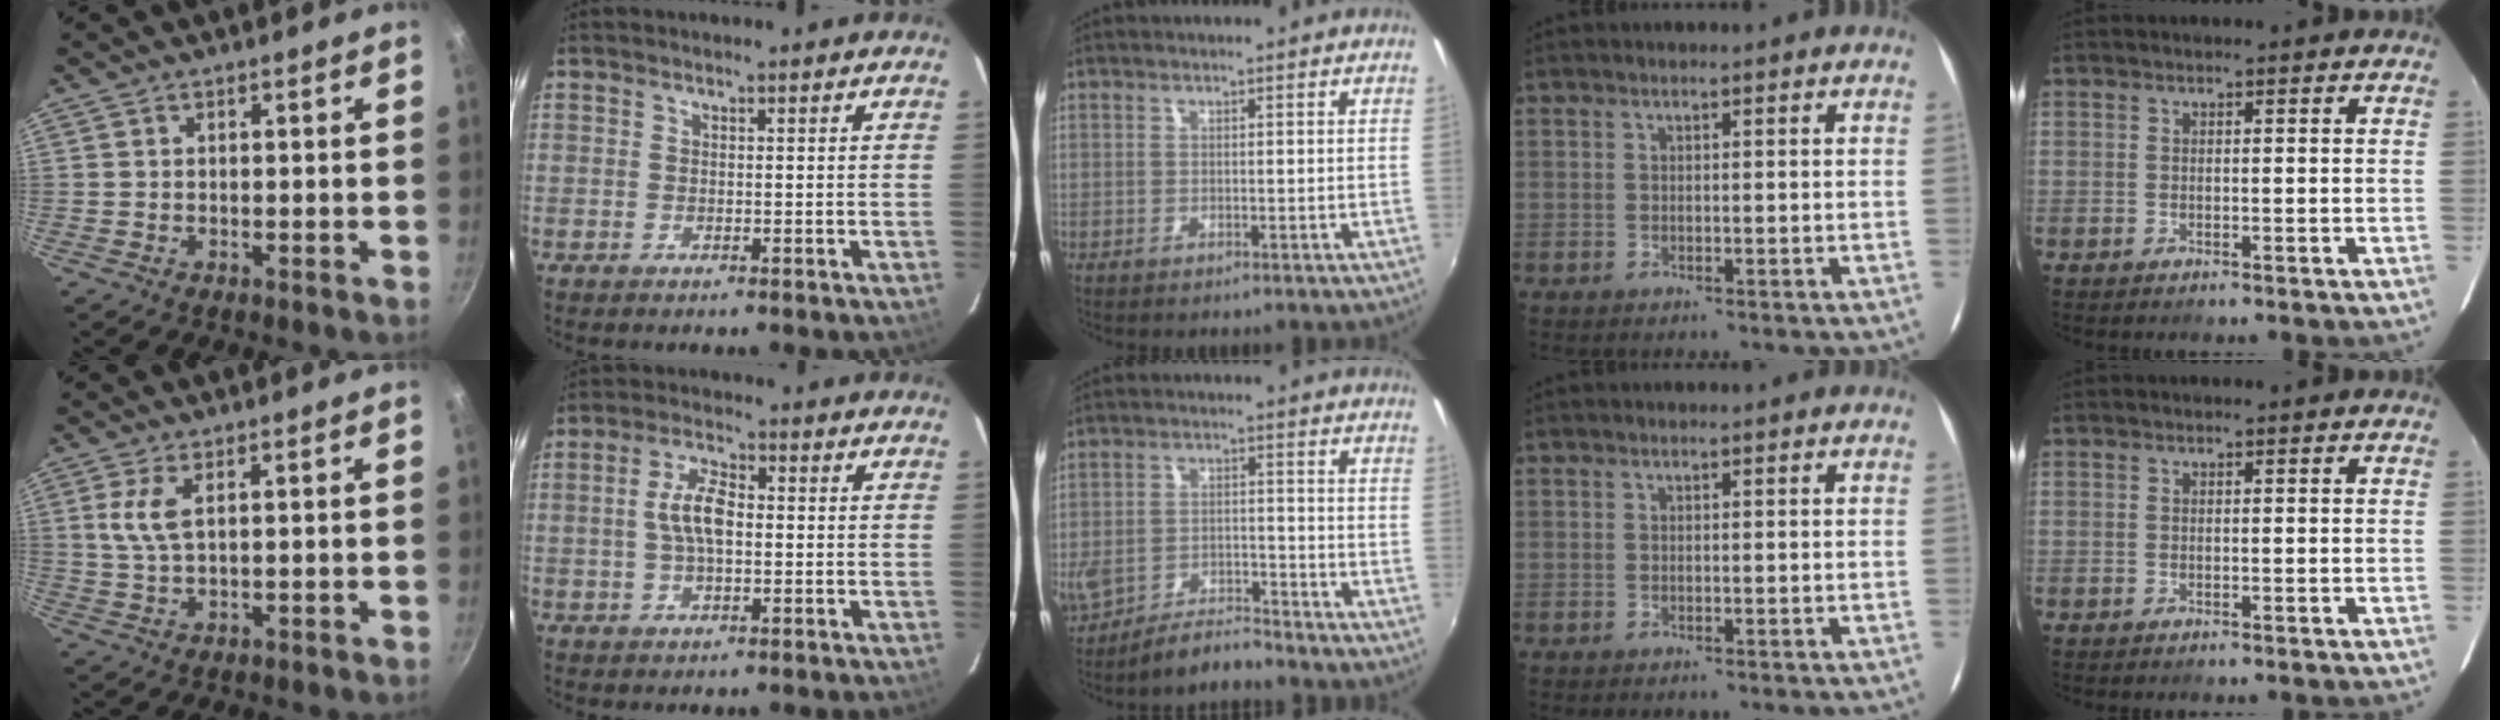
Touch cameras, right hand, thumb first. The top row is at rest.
{"thumb": {"total": 5.1, "force": [1.5, 1.9, 4.5], "torque": [-0.100, -0.003, 0.033]}, "index": {"total": 6.3, "force": [0.0, 2.8, 5.7], "torque": [-0.111, 0.011, 0.001]}, "middle": {"total": 6.4, "force": [-5.6, 2.2, 2.2], "torque": [-0.060, 0.003, -0.093]}}